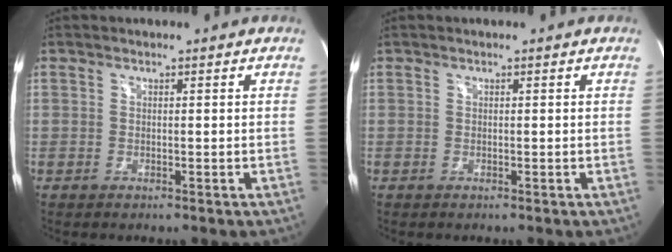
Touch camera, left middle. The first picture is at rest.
{"total": 0.0}